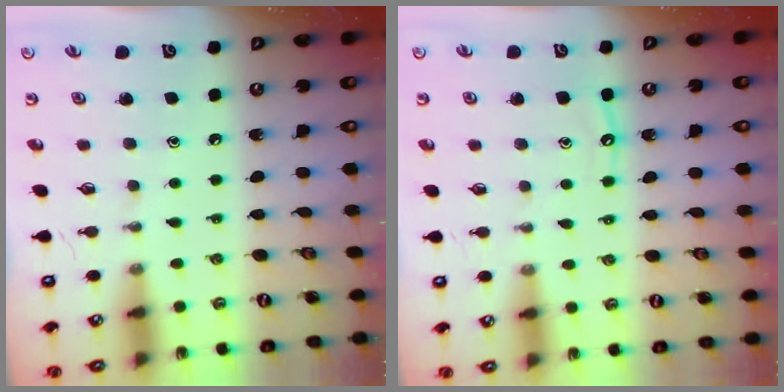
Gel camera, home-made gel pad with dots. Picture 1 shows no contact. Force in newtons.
{"total": 5.6, "press": 5.6, "slide": 0.7}